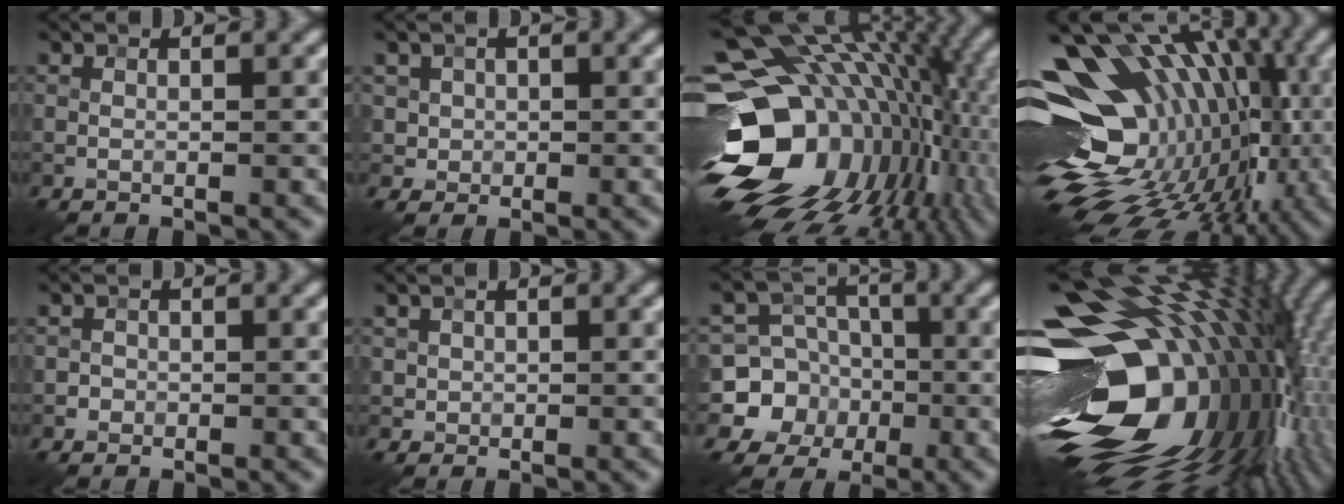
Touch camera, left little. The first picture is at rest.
{"total": 2.2, "force": [0.7, 2.1, 0.5], "torque": [-0.005, -0.003, 0.025]}
{"total": 18.9, "force": [-0.4, 13.5, 13.1], "torque": [-0.259, -0.021, 0.012]}
{"total": 20.2, "force": [-3.2, 13.7, 14.5], "torque": [-0.235, 0.013, -0.041]}
{"total": 0.7, "force": [-0.2, 0.6, 0.0], "torque": [0.008, -0.001, -0.004]}
{"total": 1.1, "force": [0.4, 1.0, 0.2], "torque": [0.002, -0.006, 0.008]}
{"total": 8.5, "force": [-2.3, 8.0, 1.7], "torque": [-0.027, -0.002, -0.065]}
{"total": 21.2, "force": [-0.3, 13.2, 16.6], "torque": [-0.304, -0.034, -0.005]}